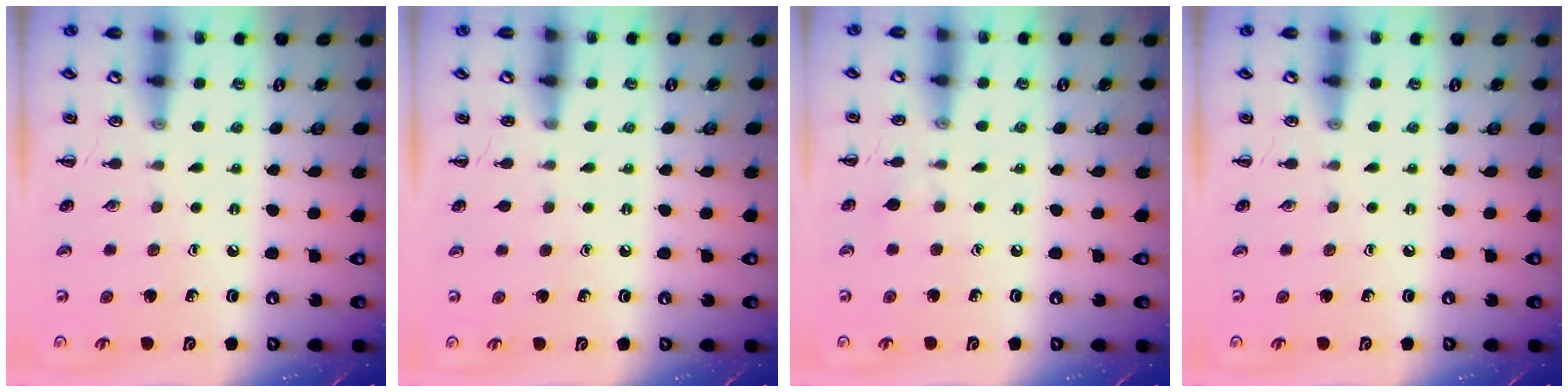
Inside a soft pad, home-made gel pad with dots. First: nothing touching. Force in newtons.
{"total": 0.0}
{"total": 2.7, "press": 2.5, "slide": 1.1}
{"total": 0.0}